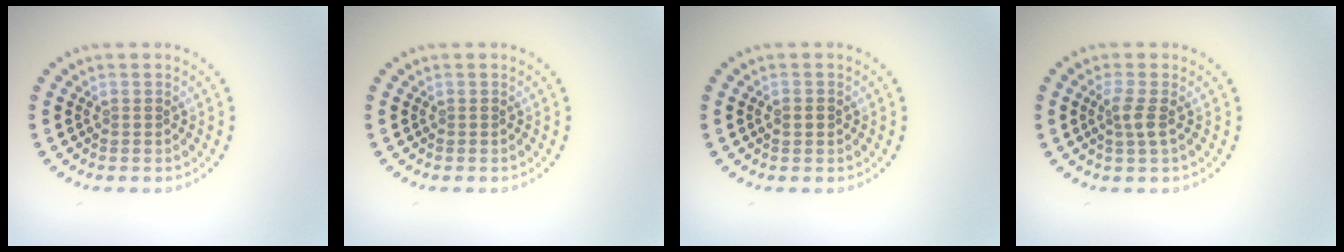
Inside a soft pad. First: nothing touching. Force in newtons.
{"total": 0.0}
{"total": 1.2, "press": 1.2, "slide": 0.1}
{"total": 1.7, "press": 1.4, "slide": 1.0}